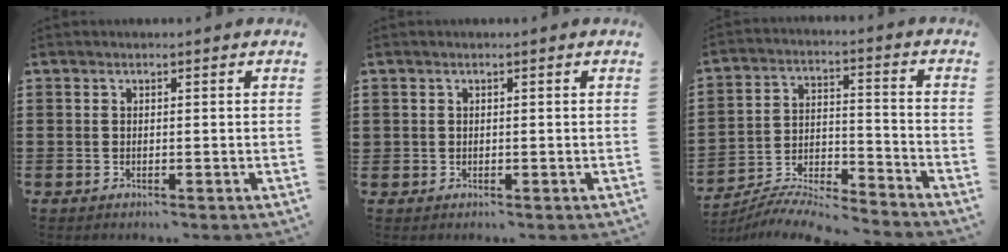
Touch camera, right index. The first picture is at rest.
{"total": 0.5, "force": [0.2, 0.5, -0.1], "torque": [0.003, 0.005, 0.002]}
{"total": 7.1, "force": [-6.9, 0.6, 1.6], "torque": [-0.037, 0.001, -0.140]}